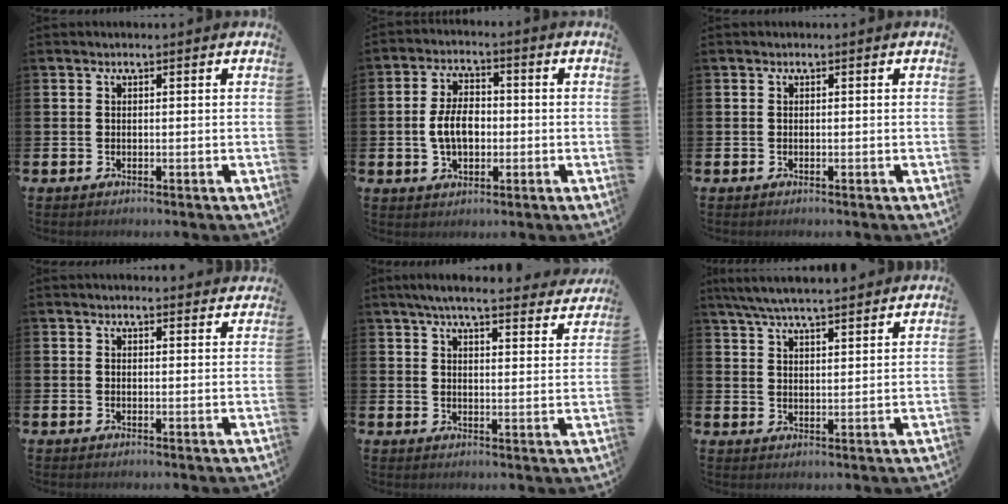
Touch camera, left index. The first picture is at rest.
{"total": 5.6, "force": [-0.5, 3.6, 4.3], "torque": [-0.076, 0.005, -0.015]}
{"total": 0.0}
{"total": 1.8, "force": [1.8, 0.2, 0.0], "torque": [0.006, -0.010, 0.031]}
{"total": 6.2, "force": [5.7, 0.6, 2.2], "torque": [-0.051, -0.029, 0.099]}
{"total": 6.3, "force": [6.0, 0.5, 1.9], "torque": [-0.051, -0.022, 0.109]}